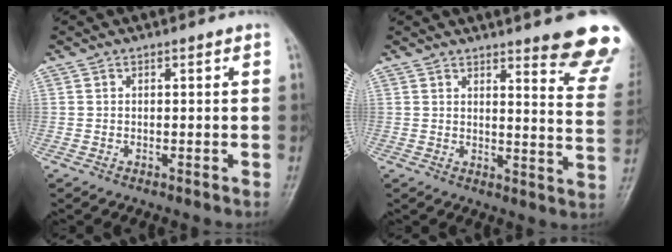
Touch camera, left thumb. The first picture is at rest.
{"total": 13.8, "force": [10.3, 2.0, 8.9], "torque": [-0.074, -0.068, 0.112]}